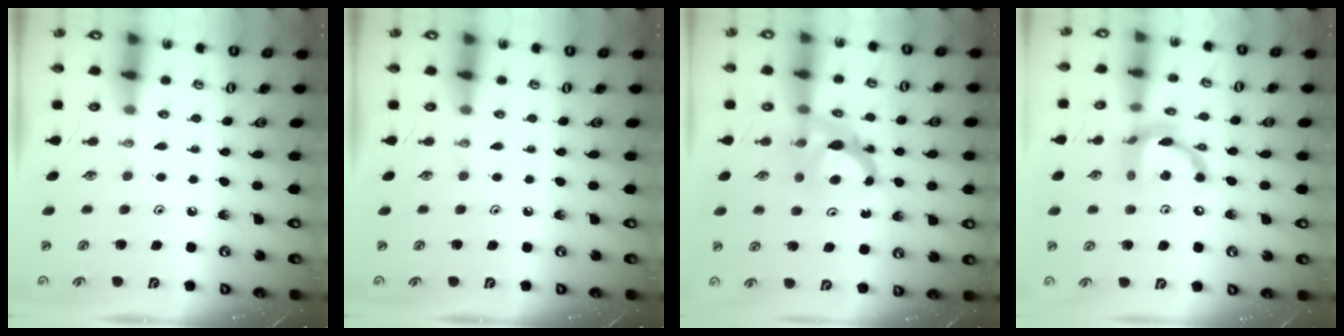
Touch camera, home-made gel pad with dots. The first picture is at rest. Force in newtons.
{"total": 0.0}
{"total": 6.8, "press": 6.8, "slide": 0.3}
{"total": 13.1, "press": 13.0, "slide": 0.9}